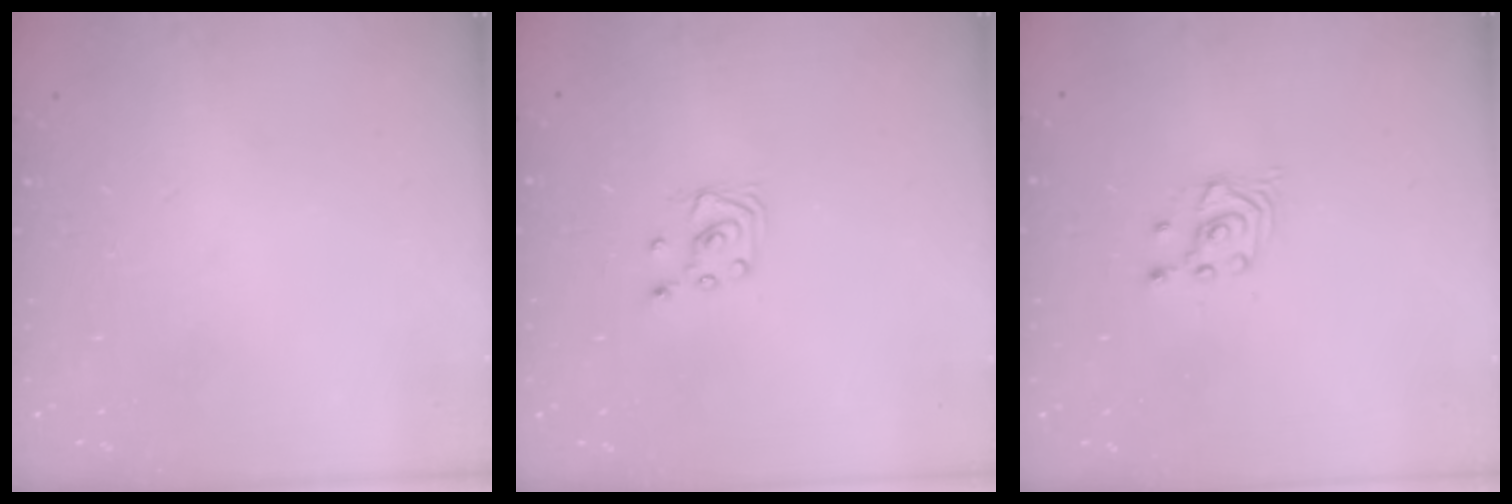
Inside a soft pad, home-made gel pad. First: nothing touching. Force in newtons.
{"total": 2.0, "press": 2.0, "slide": 0.2}
{"total": 2.6, "press": 2.5, "slide": 0.3}